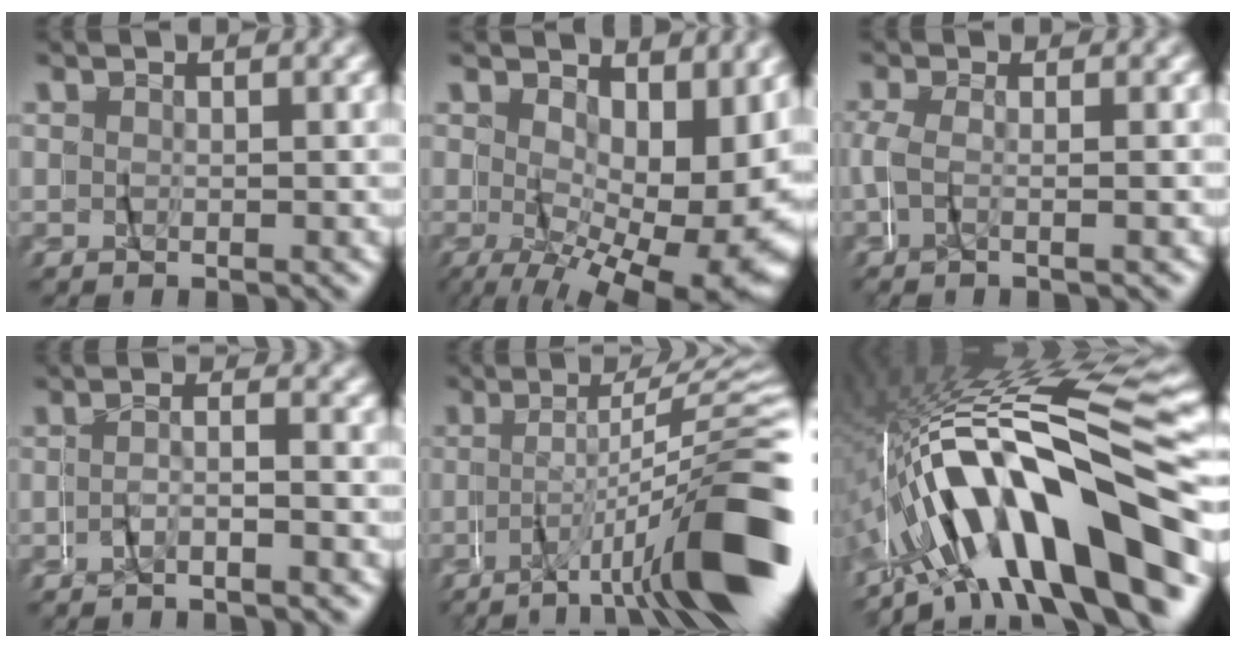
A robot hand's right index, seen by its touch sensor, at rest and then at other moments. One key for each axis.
{"total": 8.6, "fx": -1.7, "fy": 3.2, "fz": 7.8, "tx": -0.094, "ty": -0.029, "tz": -0.011}
{"total": 2.6, "fx": -2.1, "fy": -1.5, "fz": 0.6, "tx": -0.023, "ty": -0.002, "tz": -0.036}
{"total": 2.9, "fx": -2.7, "fy": -1.1, "fz": 0.2, "tx": 0.002, "ty": 0.010, "tz": -0.056}
{"total": 10.4, "fx": -6.9, "fy": -0.4, "fz": 7.7, "tx": -0.083, "ty": 0.005, "tz": -0.104}
{"total": 15.6, "fx": -5.3, "fy": 5.0, "fz": 13.7, "tx": -0.253, "ty": 0.009, "tz": -0.073}